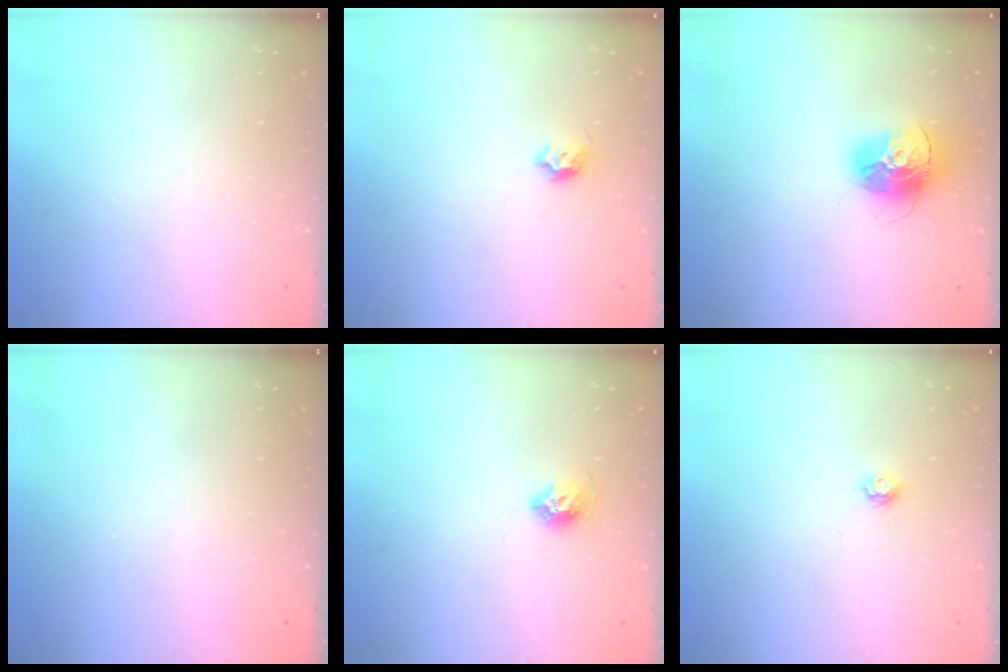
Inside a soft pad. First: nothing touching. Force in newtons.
{"total": 4.1, "press": 4.0, "slide": 0.7}
{"total": 14.6, "press": 14.6, "slide": 1.5}
{"total": 0.0}
{"total": 7.3, "press": 7.3, "slide": 0.8}
{"total": 3.8, "press": 3.8, "slide": 0.5}